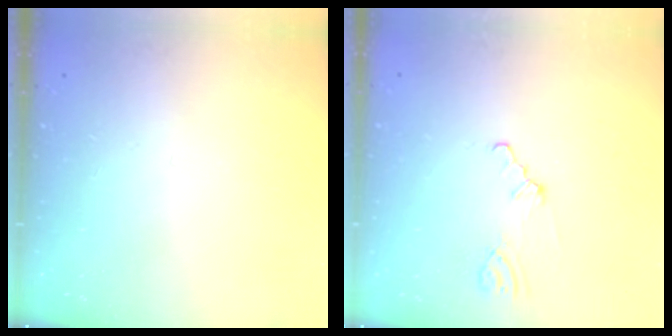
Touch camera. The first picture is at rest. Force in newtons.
{"total": 1.3, "press": 1.3, "slide": 0.3}